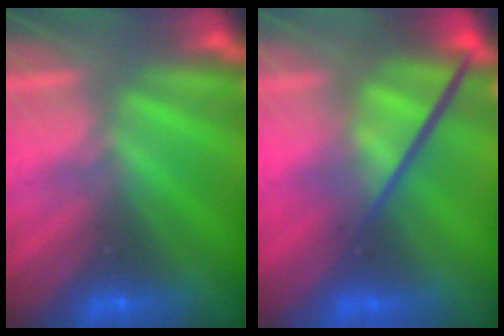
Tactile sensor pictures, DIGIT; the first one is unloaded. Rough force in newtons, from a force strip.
{"total": 3.8}